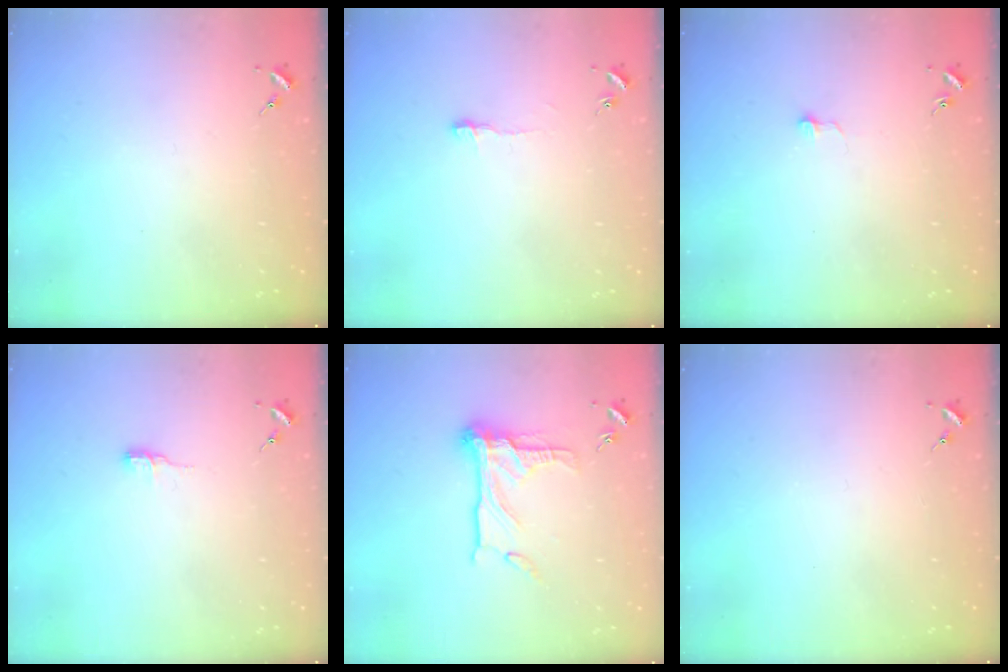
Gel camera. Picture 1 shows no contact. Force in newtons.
{"total": 4.4, "press": 4.3, "slide": 0.4}
{"total": 3.5, "press": 3.5, "slide": 0.3}
{"total": 5.1, "press": 5.0, "slide": 0.5}
{"total": 15.9, "press": 15.9, "slide": 1.0}
{"total": 0.0}